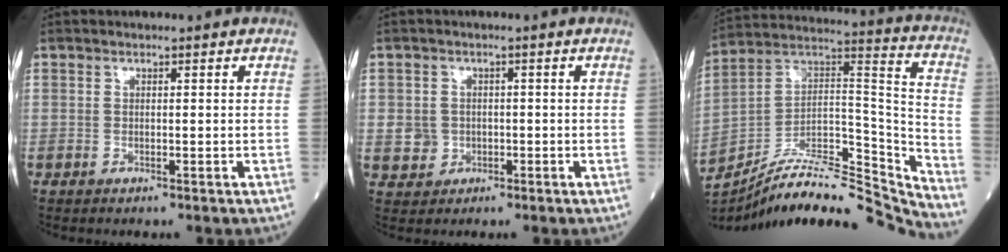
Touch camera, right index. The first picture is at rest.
{"total": 3.6, "force": [-0.5, 3.5, 0.7], "torque": [-0.002, 0.007, -0.002]}
{"total": 26.0, "force": [-24.2, 2.4, 9.3], "torque": [-0.139, 0.026, -0.381]}